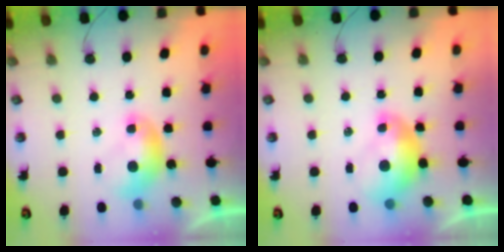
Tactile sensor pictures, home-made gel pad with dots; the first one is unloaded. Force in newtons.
{"total": 2.2, "press": 2.1, "slide": 0.7}